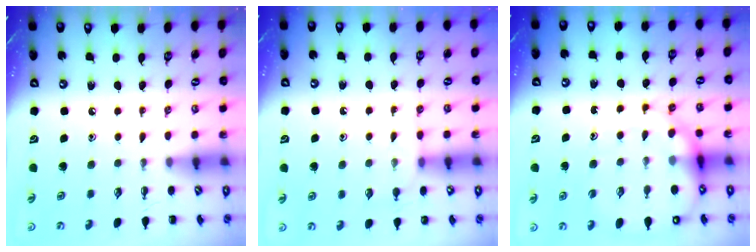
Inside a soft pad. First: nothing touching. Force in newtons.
{"total": 5.5, "press": 5.3, "slide": 1.4}
{"total": 14.5, "press": 14.0, "slide": 3.8}